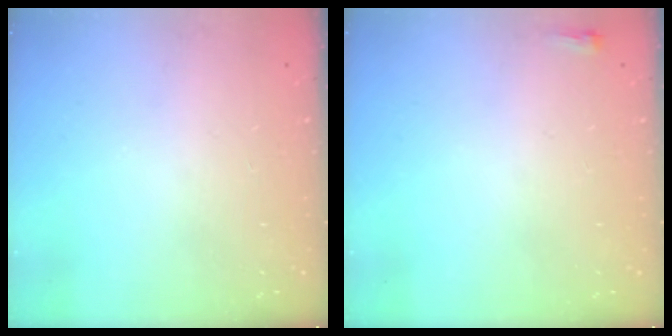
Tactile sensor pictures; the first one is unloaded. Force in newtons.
{"total": 2.1, "press": 2.0, "slide": 0.5}